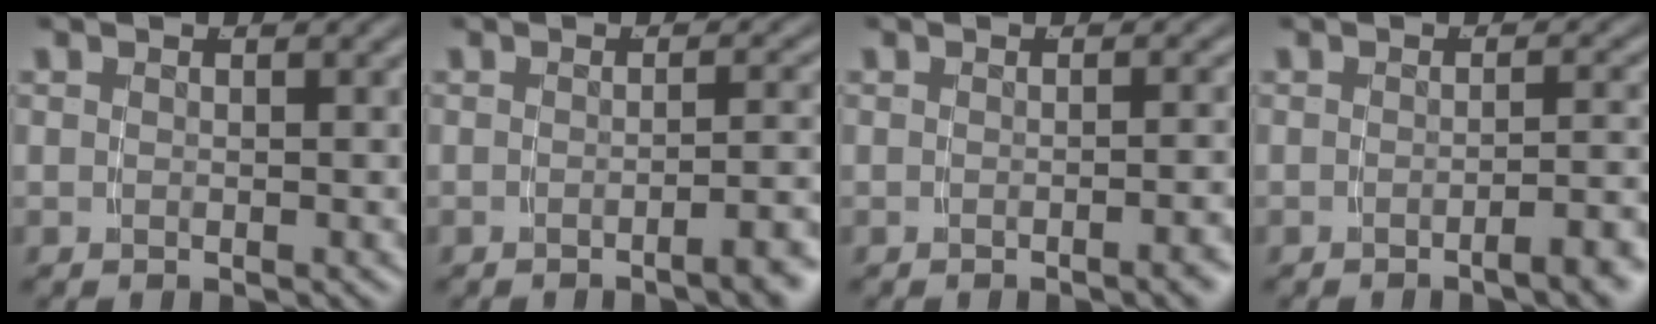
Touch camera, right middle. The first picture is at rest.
{"total": 2.8, "force": [-1.9, -0.2, 2.0], "torque": [-0.019, 0.010, -0.034]}
{"total": 1.3, "force": [-0.9, -0.4, 0.8], "torque": [-0.008, 0.012, -0.019]}
{"total": 2.7, "force": [-2.0, -0.2, 1.8], "torque": [-0.019, 0.010, -0.037]}